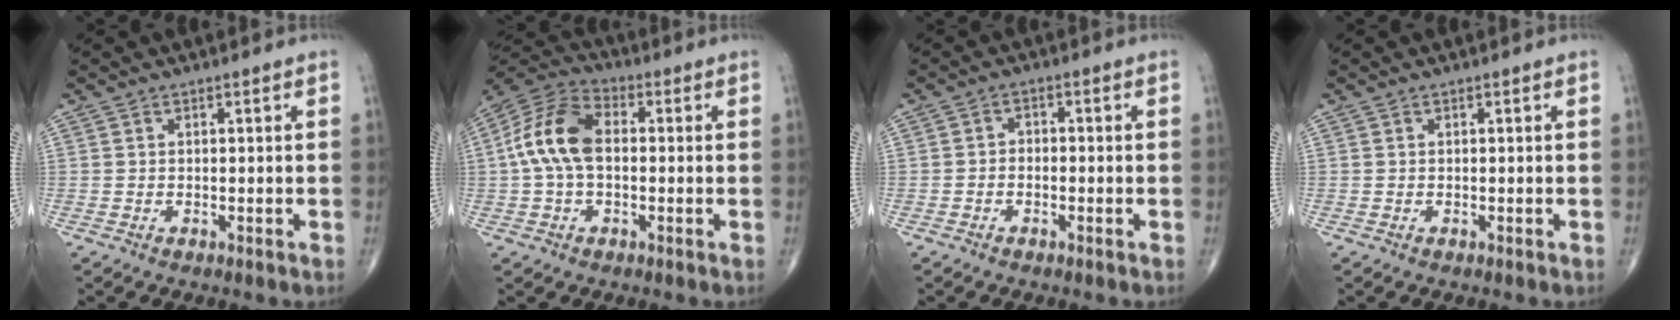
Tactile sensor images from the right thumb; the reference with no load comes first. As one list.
[{"total": 12.0, "force": [0.4, 7.3, 9.5], "torque": [-0.191, 0.032, -0.003]}, {"total": 1.7, "force": [-0.7, 1.3, 0.9], "torque": [-0.007, 0.010, -0.017]}, {"total": 0.0}]